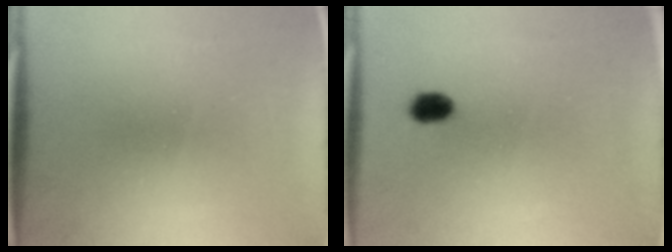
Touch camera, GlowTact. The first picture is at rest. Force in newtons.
{"total": 2.6}